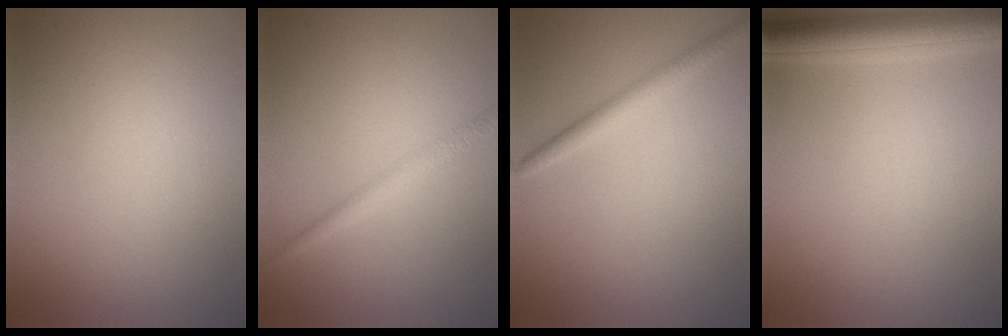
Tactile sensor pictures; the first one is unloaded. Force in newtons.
{"total": 1.8, "press": 1.8, "slide": 0.1}
{"total": 2.0, "press": 2.0, "slide": 0.1}
{"total": 4.8, "press": 4.8, "slide": 0.2}